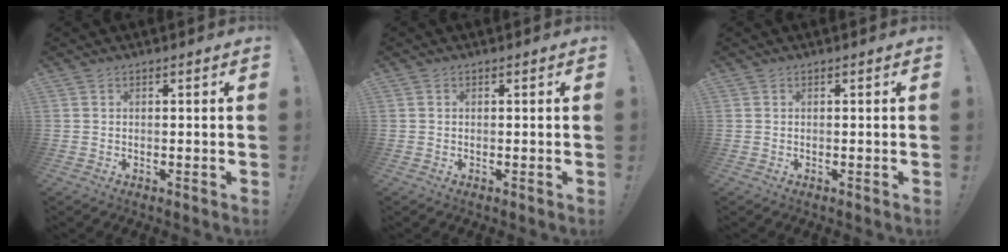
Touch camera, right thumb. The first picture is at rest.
{"total": 0.0}
{"total": 0.0}